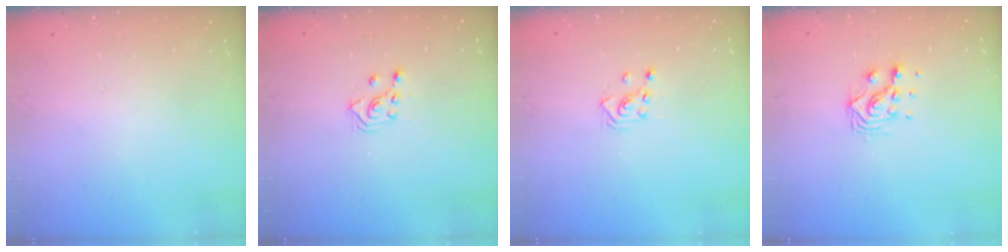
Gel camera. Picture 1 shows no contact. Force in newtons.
{"total": 2.5, "press": 2.3, "slide": 1.0}
{"total": 2.8, "press": 2.8, "slide": 0.3}
{"total": 7.6, "press": 7.5, "slide": 0.5}